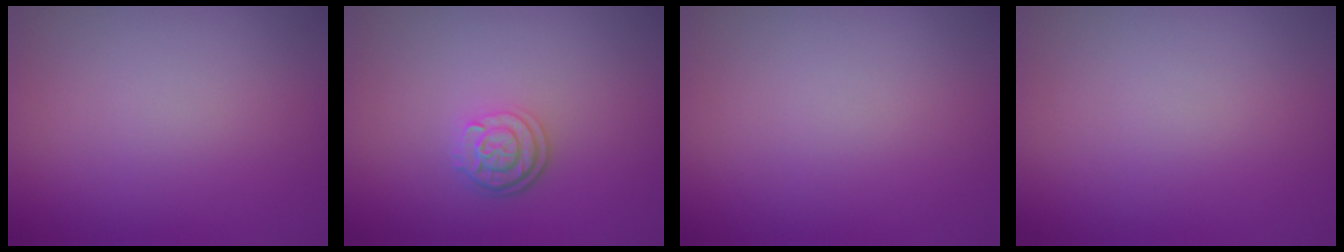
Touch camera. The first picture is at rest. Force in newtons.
{"total": 2.5, "press": 2.1, "slide": 1.4}
{"total": 0.0}
{"total": 0.0}